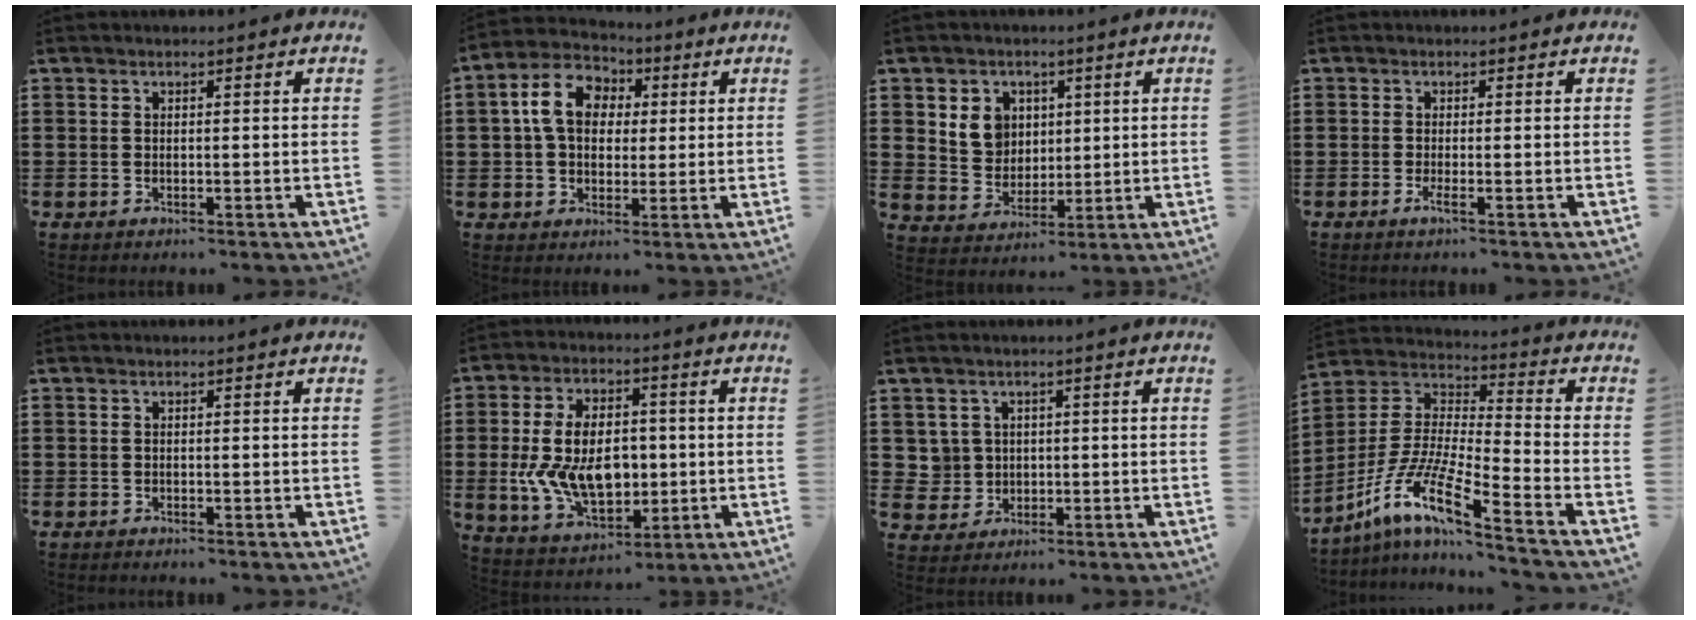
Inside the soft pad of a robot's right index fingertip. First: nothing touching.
{"total": 8.6, "force": [1.8, 6.6, 5.3], "torque": [-0.126, 0.017, 0.029]}
{"total": 6.0, "force": [2.0, 5.4, 1.6], "torque": [-0.050, 0.015, 0.035]}
{"total": 1.6, "force": [-0.9, 0.0, 1.4], "torque": [-0.031, -0.008, -0.019]}
{"total": 0.6, "force": [-0.6, 0.0, 0.0], "torque": [-0.001, -0.003, -0.013]}
{"total": 12.2, "force": [-0.6, 7.8, 9.4], "torque": [-0.190, 0.006, -0.011]}
{"total": 3.2, "force": [0.5, 3.1, 0.5], "torque": [-0.028, 0.008, 0.009]}
{"total": 11.2, "force": [-8.4, 0.5, 7.4], "torque": [-0.181, -0.020, -0.179]}